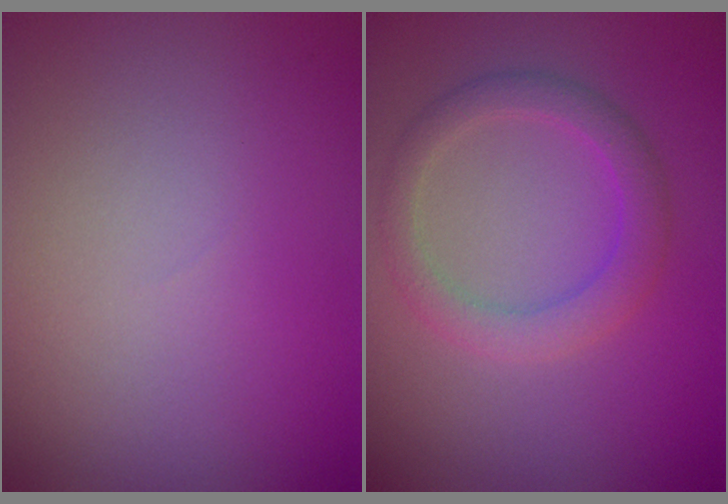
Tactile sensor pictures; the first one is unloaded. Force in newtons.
{"total": 2.9, "press": 2.9, "slide": 0.4}